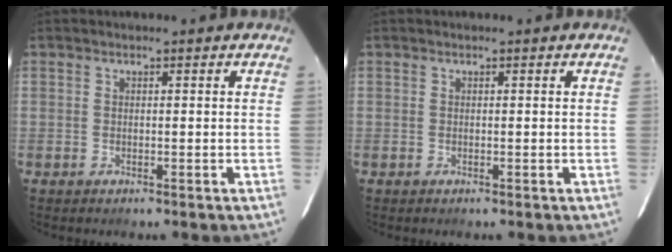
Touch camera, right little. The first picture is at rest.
{"total": 0.0}